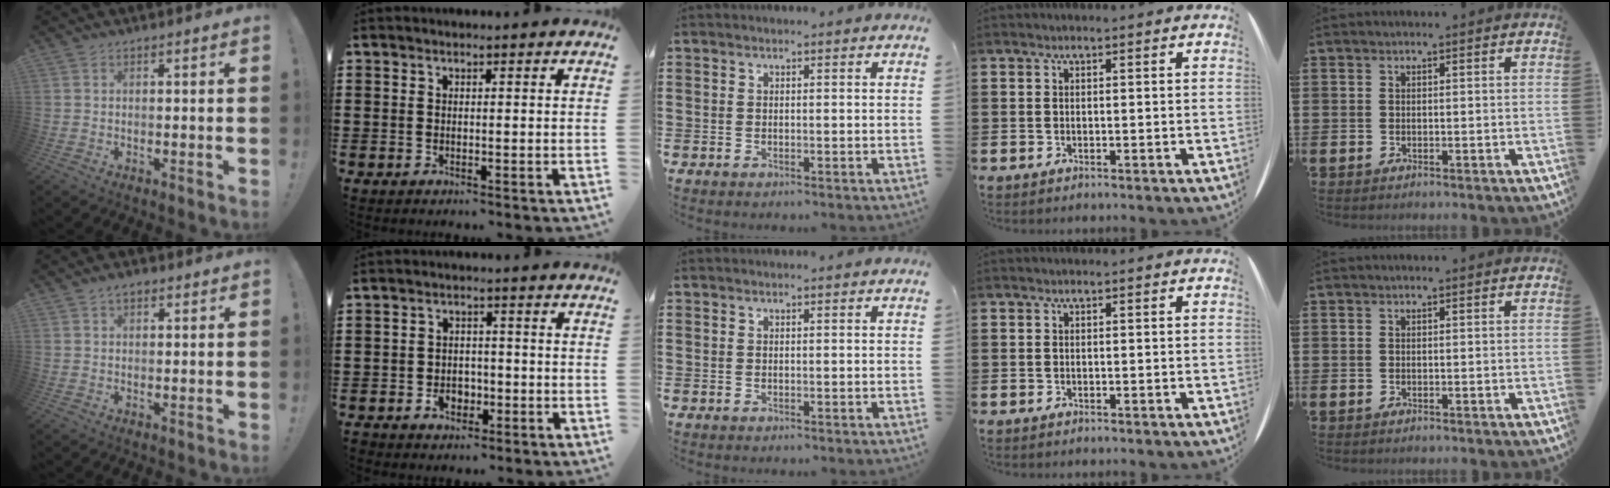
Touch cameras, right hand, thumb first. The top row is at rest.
{"thumb": {"total": 2.5, "force": [1.4, 1.4, 1.5], "torque": [-0.024, -0.001, 0.024]}, "index": {"total": 3.3, "force": [-1.5, 2.5, 1.5], "torque": [-0.031, 0.006, -0.031]}}